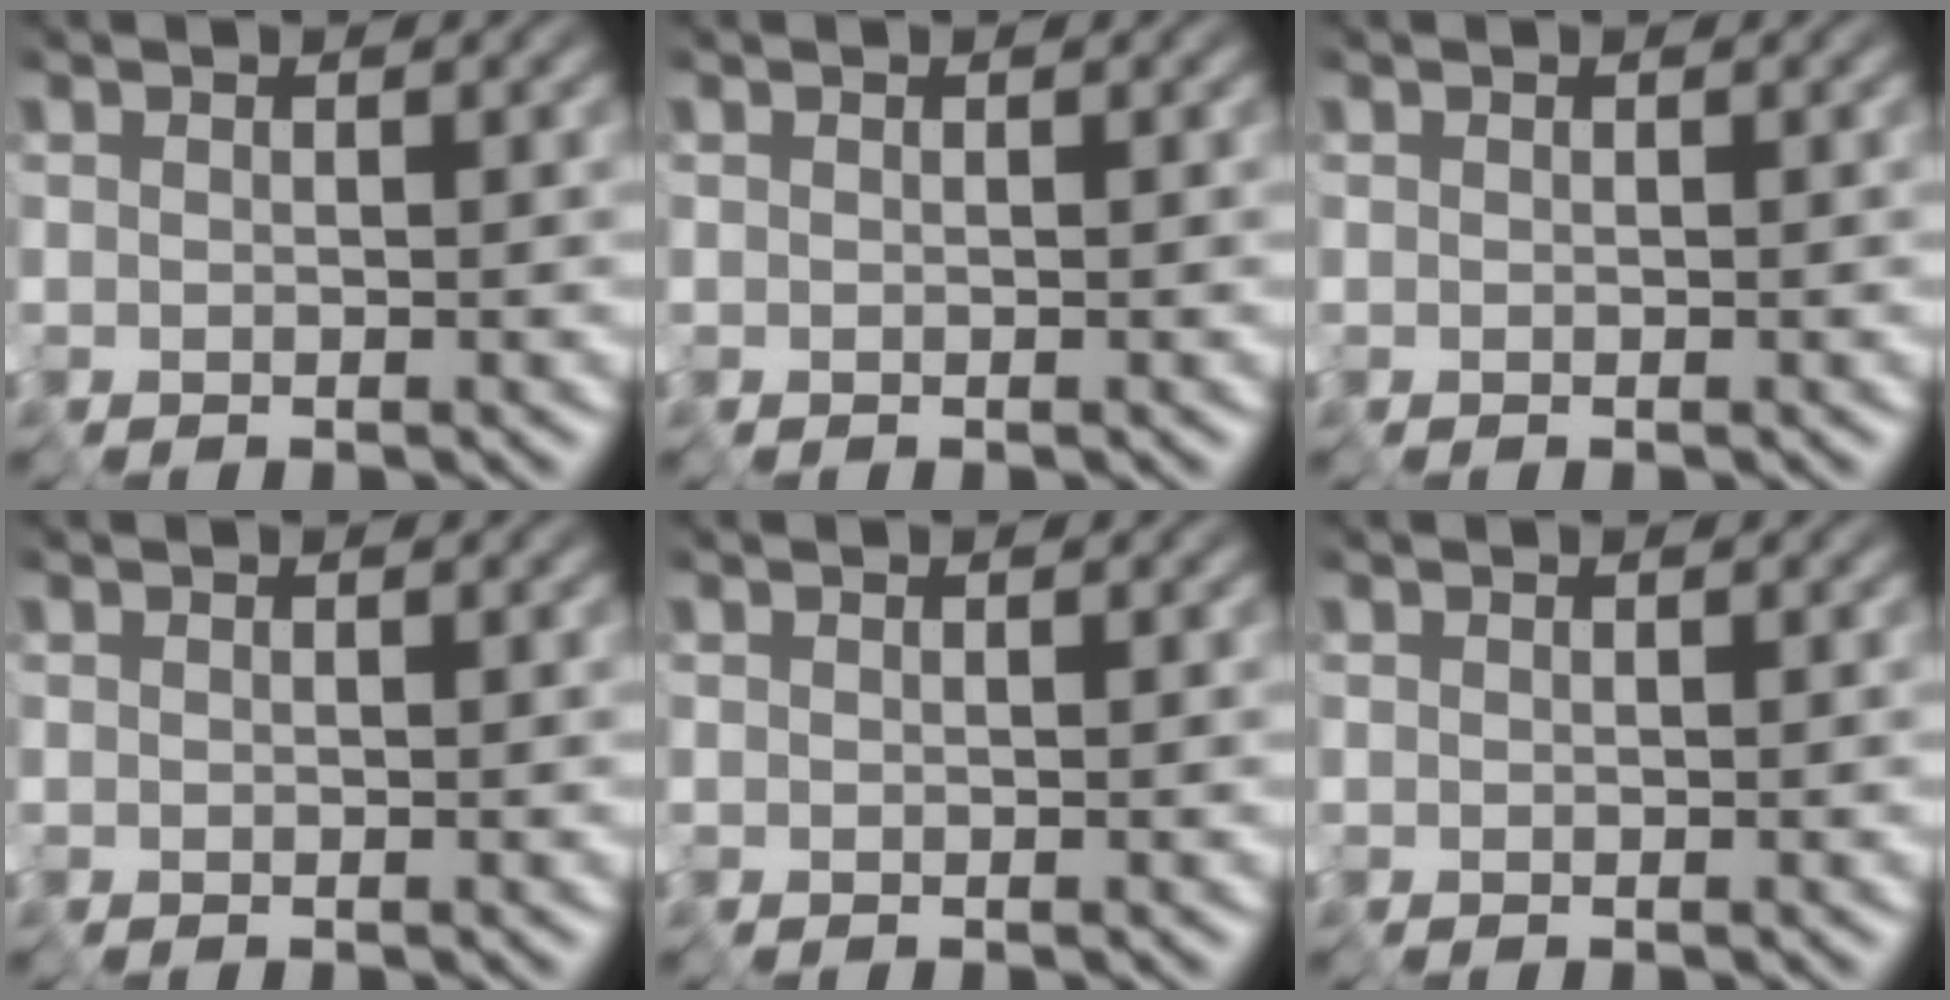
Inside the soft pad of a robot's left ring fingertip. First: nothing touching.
{"total": 0.0}
{"total": 0.0}
{"total": 0.0}
{"total": 0.0}
{"total": 0.0}